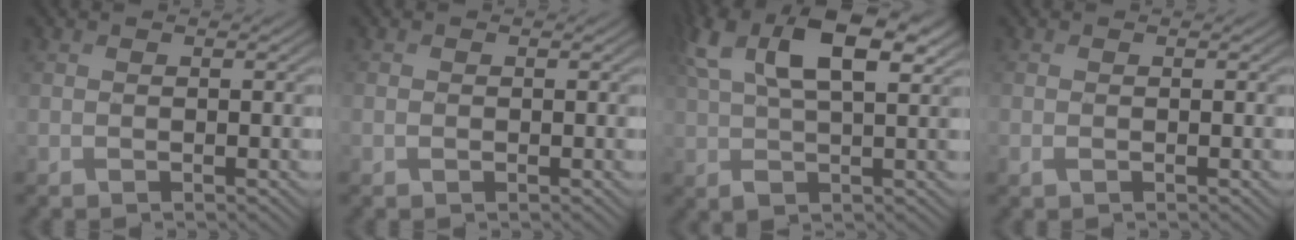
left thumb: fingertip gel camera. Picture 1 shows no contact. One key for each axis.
{"total": 0.7, "fx": -0.2, "fy": 0.6, "fz": 0.4, "tx": -0.008, "ty": -0.003, "tz": -0.005}
{"total": 10.9, "fx": 4.1, "fy": 4.5, "fz": 9.0, "tx": -0.183, "ty": 0.008, "tz": 0.074}
{"total": 0.7, "fx": -0.3, "fy": 0.4, "fz": 0.5, "tx": -0.017, "ty": -0.002, "tz": -0.005}